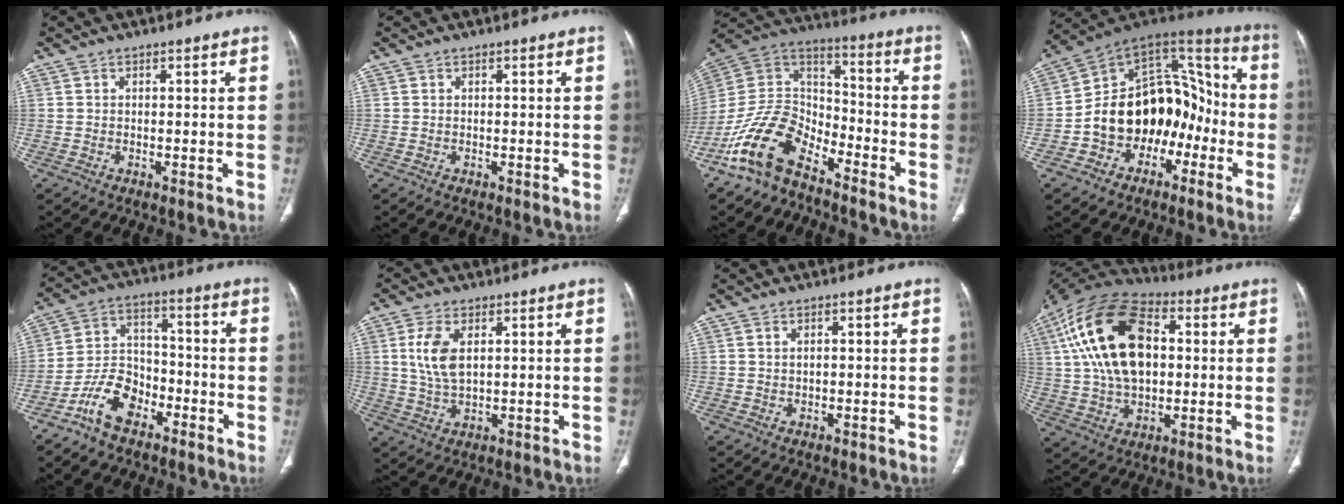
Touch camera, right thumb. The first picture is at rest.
{"total": 0.0}
{"total": 15.3, "force": [-10.5, 8.1, 7.6], "torque": [-0.133, 0.087, -0.206]}
{"total": 19.5, "force": [-5.4, 14.1, 12.2], "torque": [-0.132, 0.090, -0.085]}
{"total": 10.0, "force": [-6.3, 6.0, 4.9], "torque": [-0.083, 0.052, -0.125]}
{"total": 7.3, "force": [2.0, 3.7, 5.9], "torque": [-0.124, -0.007, 0.047]}
{"total": 0.9, "force": [0.2, 0.5, 0.7], "torque": [-0.015, 0.001, 0.008]}
{"total": 22.0, "force": [4.0, 13.2, 17.2], "torque": [-0.312, 0.013, 0.065]}